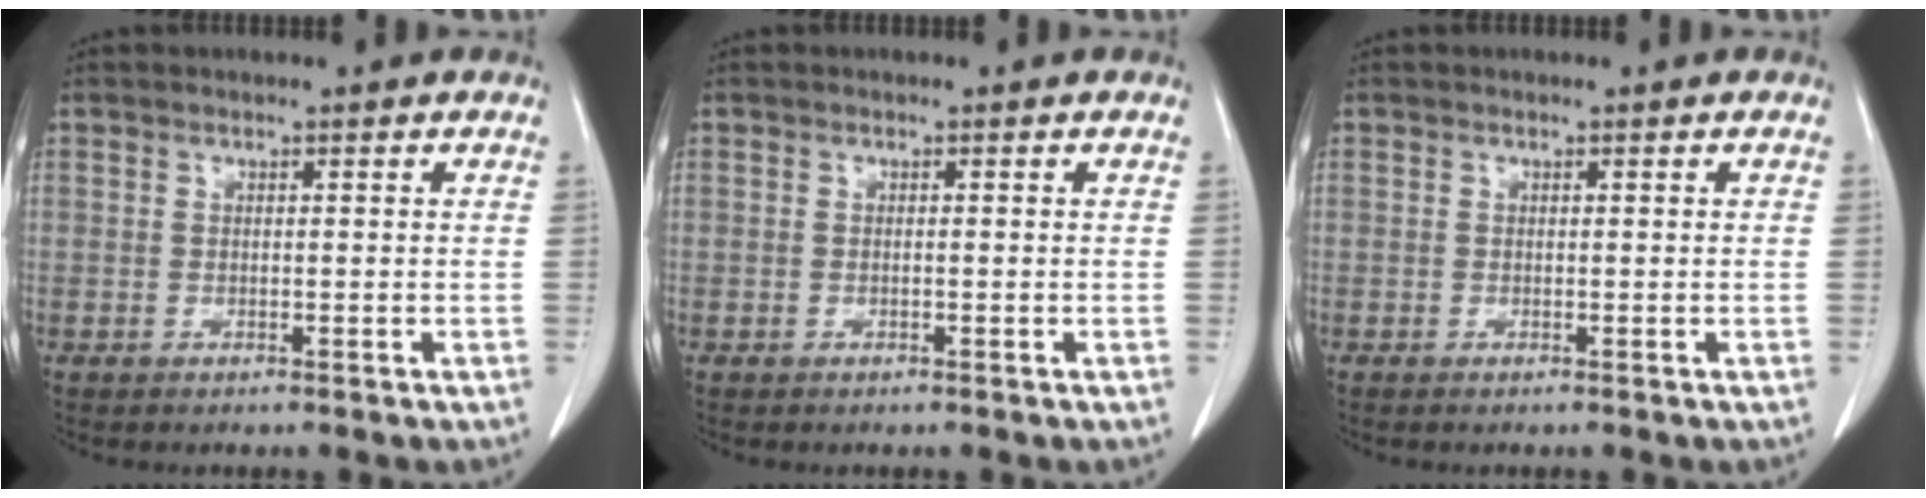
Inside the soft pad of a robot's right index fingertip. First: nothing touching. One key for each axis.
{"total": 0.0}
{"total": 0.0}